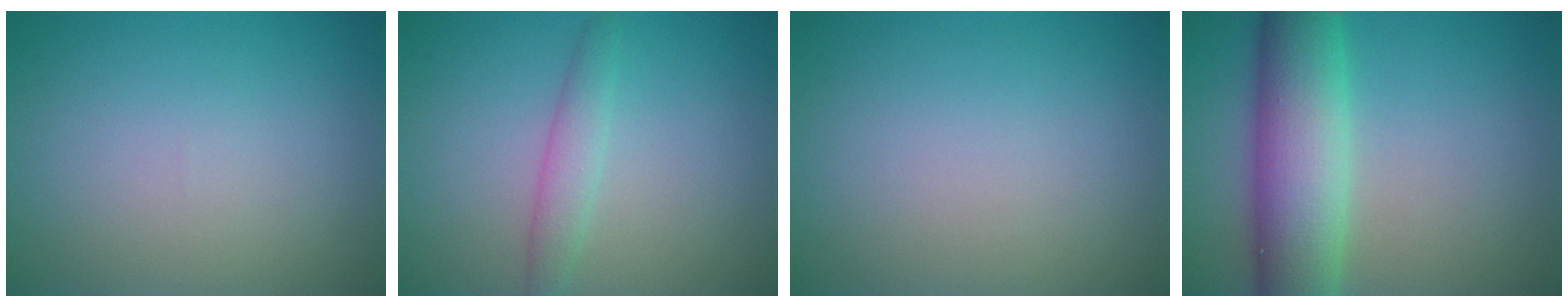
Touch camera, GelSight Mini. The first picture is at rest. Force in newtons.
{"total": 2.0, "press": 2.0, "slide": 0.1}
{"total": 0.0}
{"total": 8.9, "press": 8.9, "slide": 0.5}